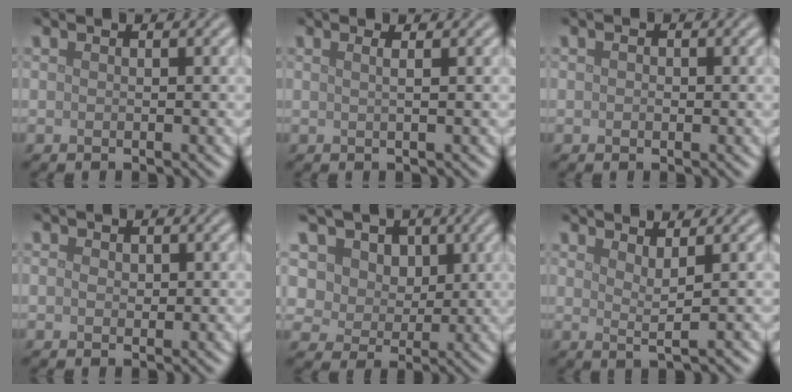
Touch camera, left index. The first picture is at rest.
{"total": 1.8, "force": [0.7, 0.8, 1.4], "torque": [-0.006, 0.001, -0.012]}
{"total": 0.9, "force": [0.2, 0.6, 0.6], "torque": [-0.006, -0.004, 0.000]}
{"total": 1.0, "force": [0.1, 0.8, 0.6], "torque": [-0.010, 0.000, -0.002]}
{"total": 11.8, "force": [5.6, 8.4, 6.1], "torque": [-0.114, 0.022, 0.076]}
{"total": 1.9, "force": [1.0, 0.4, 1.5], "torque": [-0.021, -0.003, 0.014]}